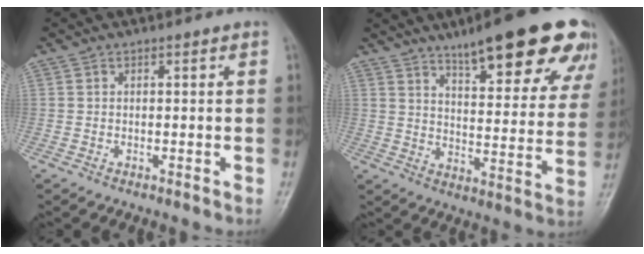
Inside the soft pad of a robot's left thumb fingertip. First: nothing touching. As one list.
[{"total": 23.3, "force": [15.3, 6.0, 16.5], "torque": [-0.187, -0.051, 0.208]}]